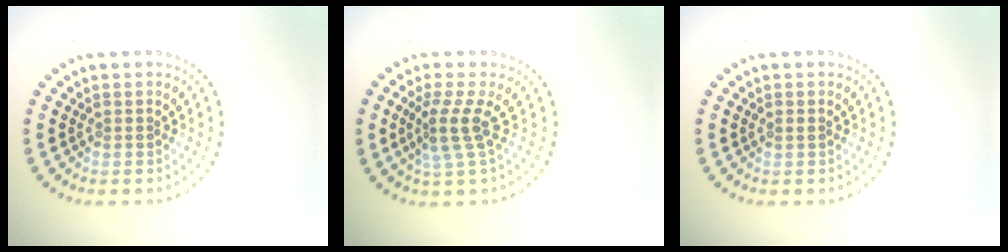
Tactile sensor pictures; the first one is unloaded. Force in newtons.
{"total": 2.9, "press": 2.1, "slide": 2.0}
{"total": 0.5, "press": 0.5, "slide": 0.1}